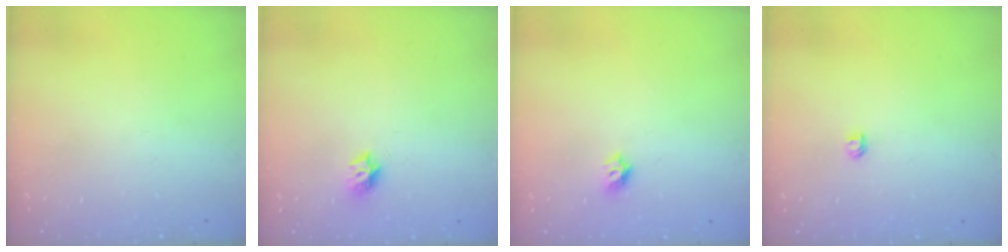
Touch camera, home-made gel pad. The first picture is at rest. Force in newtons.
{"total": 6.8, "press": 6.8, "slide": 0.5}
{"total": 5.7, "press": 5.6, "slide": 0.7}
{"total": 2.9, "press": 2.9, "slide": 0.3}